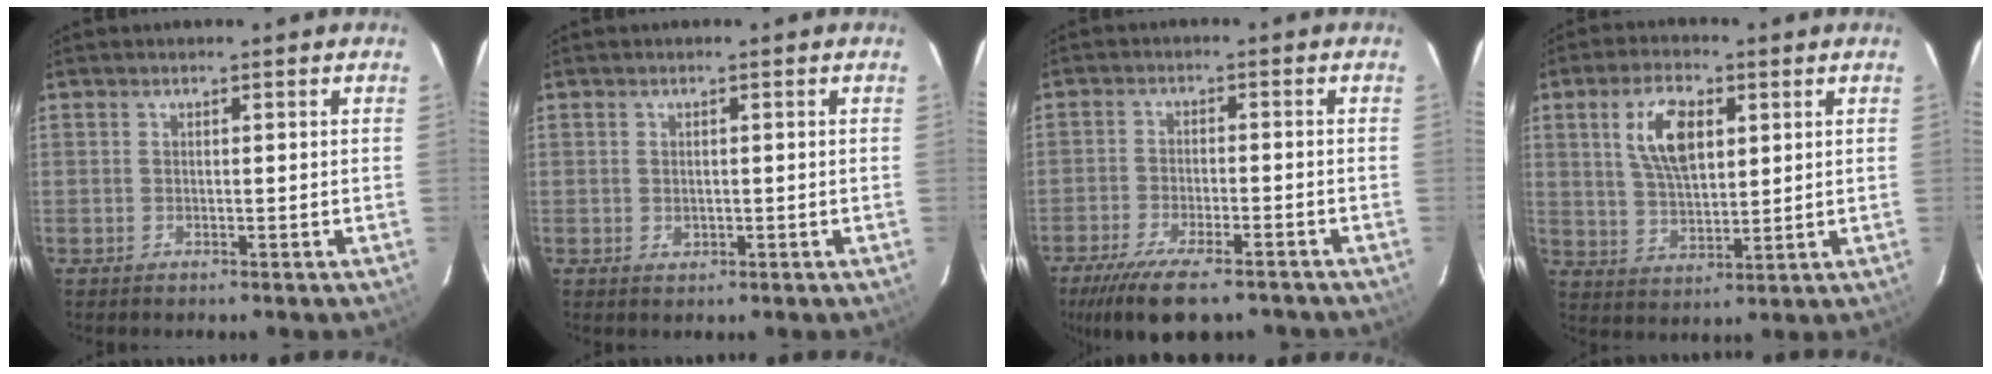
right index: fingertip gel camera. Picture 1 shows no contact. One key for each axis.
{"total": 1.2, "fx": -0.2, "fy": 1.1, "fz": 0.6, "tx": -0.010, "ty": -0.001, "tz": -0.001}
{"total": 14.1, "fx": -10.7, "fy": 4.4, "fz": 8.1, "tx": -0.175, "ty": -0.035, "tz": -0.174}
{"total": 9.8, "fx": 3.4, "fy": 4.7, "fz": 7.9, "tx": -0.155, "ty": 0.010, "tz": 0.068}